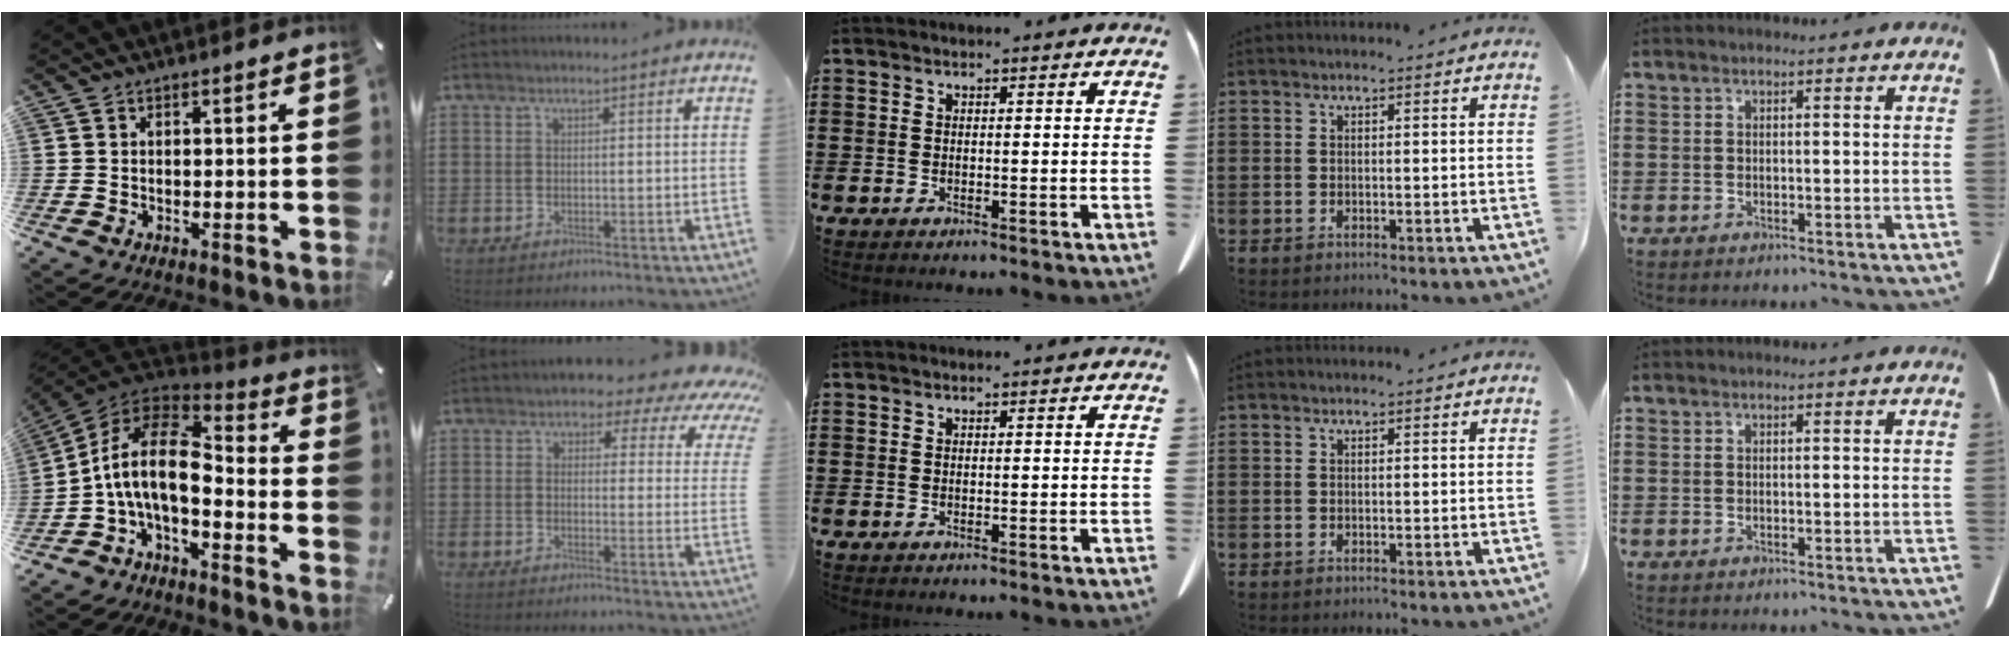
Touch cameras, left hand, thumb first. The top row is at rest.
{"thumb": {"total": 13.9, "force": [-1.4, 7.2, 11.8], "torque": [-0.255, -0.004, -0.028]}, "index": {"total": 3.9, "force": [2.9, 2.1, 1.4], "torque": [-0.024, -0.020, 0.041]}}